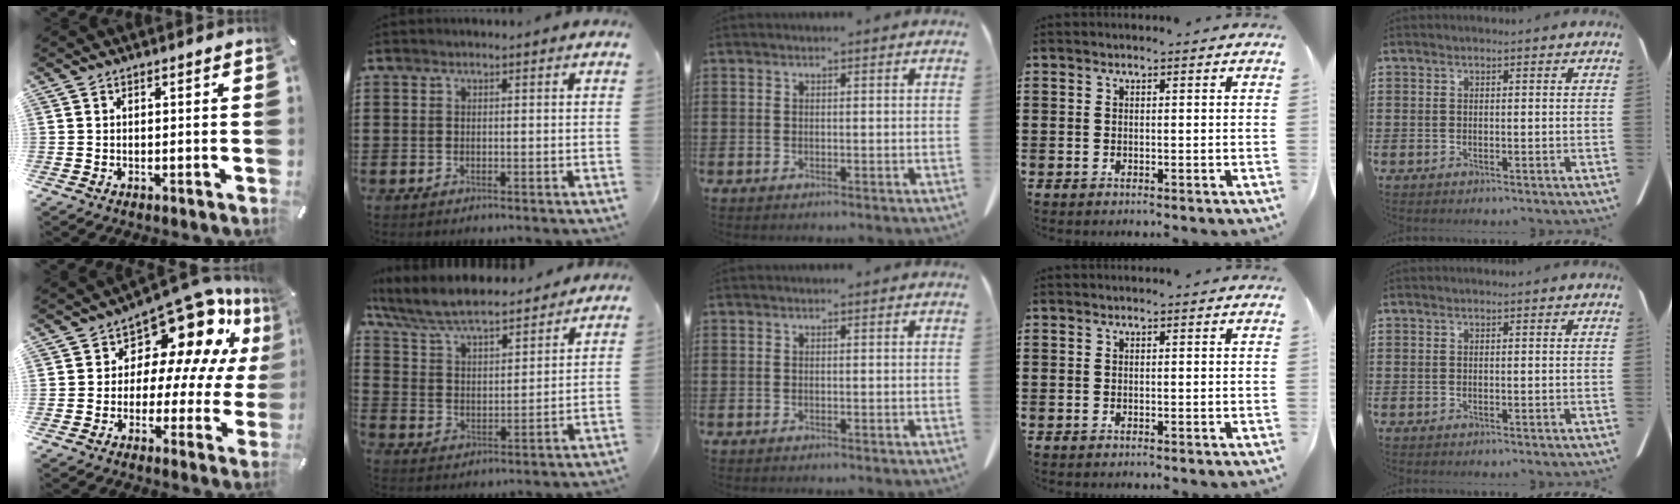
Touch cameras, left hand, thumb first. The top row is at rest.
{"thumb": {"total": 14.3, "force": [9.5, 7.4, 7.7], "torque": [-0.125, -0.085, 0.163]}, "index": {"total": 7.6, "force": [7.0, 1.1, 2.8], "torque": [-0.083, -0.037, 0.122]}}